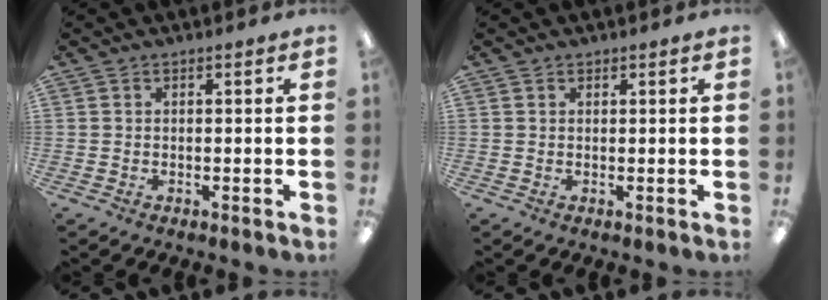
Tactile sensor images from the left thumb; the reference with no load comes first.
{"total": 1.0, "force": [0.8, 0.6, 0.0], "torque": [0.000, 0.001, 0.015]}